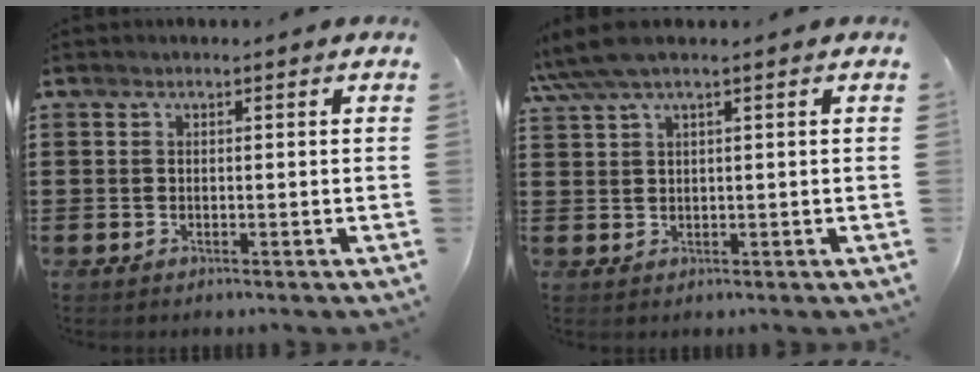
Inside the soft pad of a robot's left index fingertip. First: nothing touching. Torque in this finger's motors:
{"motor_torque": [0.55, -0.73, 1.05, 0.21]}